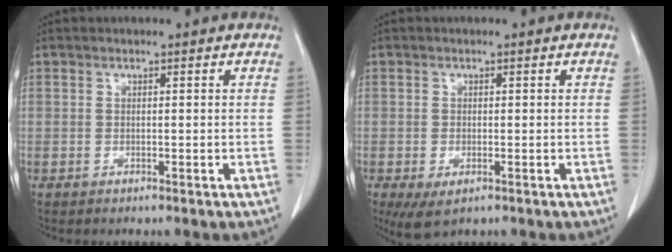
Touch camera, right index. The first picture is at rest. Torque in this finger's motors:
{"motor_torque": [0.40, -0.36, 0.17, 0.03]}